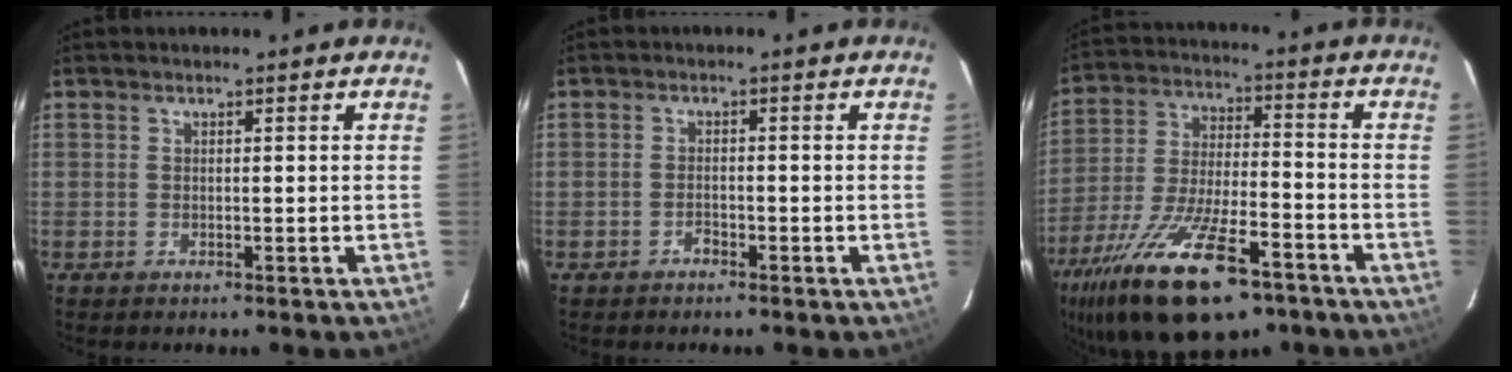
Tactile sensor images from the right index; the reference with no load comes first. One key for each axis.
{"total": 1.2, "fx": -1.1, "fy": 0.6, "fz": 0.3, "tx": -0.006, "ty": 0.003, "tz": -0.019}
{"total": 22.6, "fx": -14.4, "fy": 8.1, "fz": 15.5, "tx": -0.306, "ty": -0.048, "tz": -0.241}